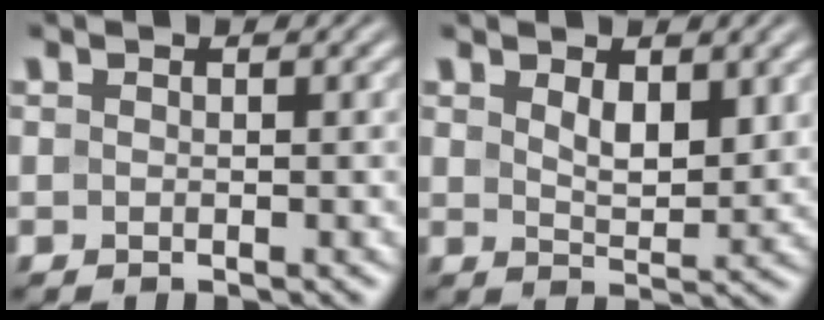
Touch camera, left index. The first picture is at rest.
{"total": 3.1, "force": [1.4, 1.5, 2.4], "torque": [-0.045, -0.006, 0.030]}